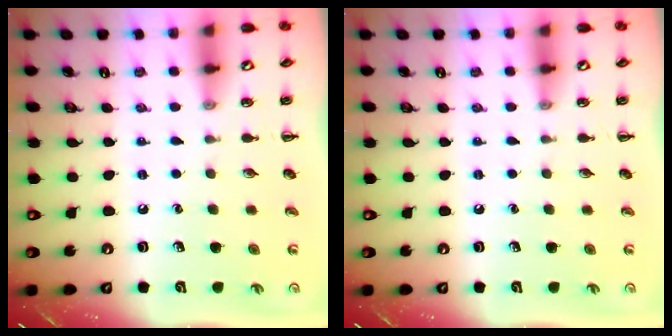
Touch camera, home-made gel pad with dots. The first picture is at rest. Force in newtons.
{"total": 0.0}